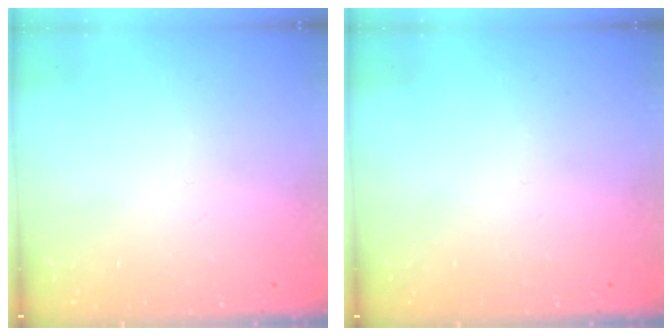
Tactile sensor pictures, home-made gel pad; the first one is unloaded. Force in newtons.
{"total": 0.0}